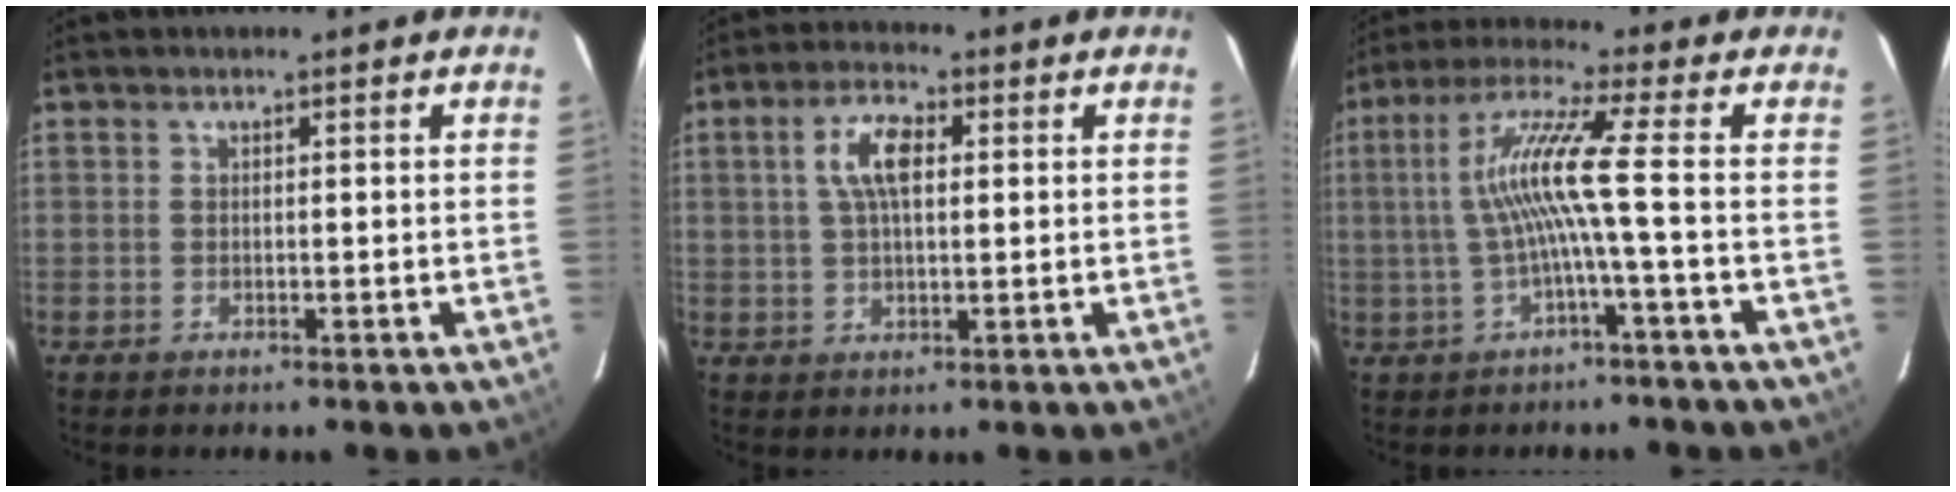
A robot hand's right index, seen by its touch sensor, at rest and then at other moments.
{"total": 6.7, "force": [1.6, 2.9, 5.8], "torque": [-0.109, 0.015, 0.030]}
{"total": 9.1, "force": [-1.1, -1.7, 8.8], "torque": [-0.176, 0.006, -0.014]}